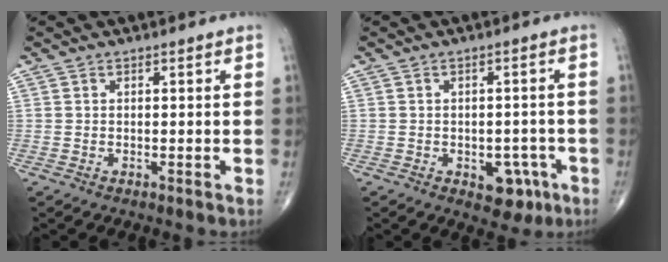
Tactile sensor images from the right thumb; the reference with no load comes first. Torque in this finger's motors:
{"motor_torque": [3.36, 1.54, 0.88, -1.02, 0.44]}